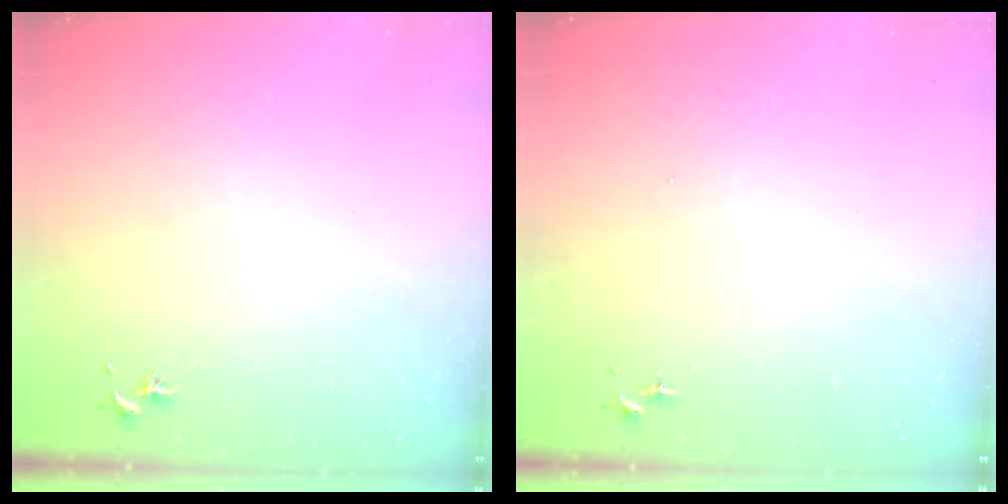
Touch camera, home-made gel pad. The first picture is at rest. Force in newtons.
{"total": 0.0}